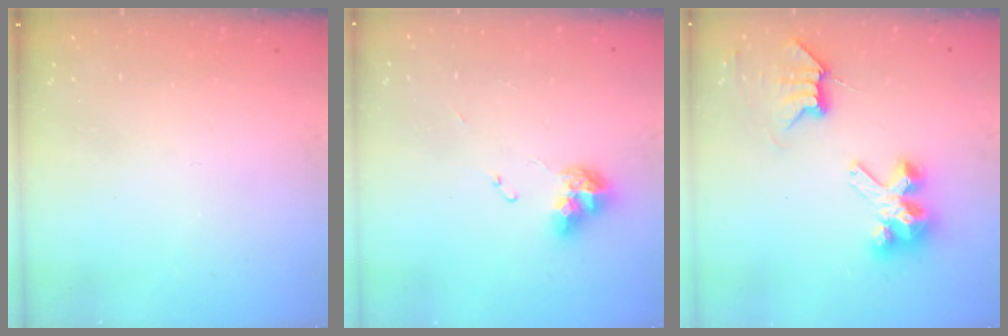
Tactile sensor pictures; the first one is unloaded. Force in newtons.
{"total": 9.1, "press": 9.0, "slide": 1.1}
{"total": 7.4, "press": 7.4, "slide": 0.2}